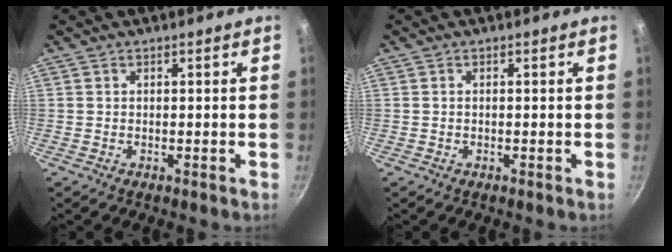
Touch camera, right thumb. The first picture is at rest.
{"total": 0.0}